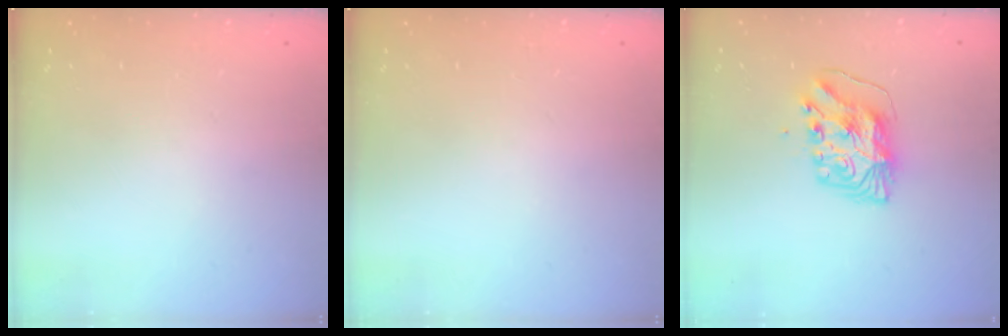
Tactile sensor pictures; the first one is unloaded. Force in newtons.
{"total": 0.0}
{"total": 8.5, "press": 8.4, "slide": 0.9}